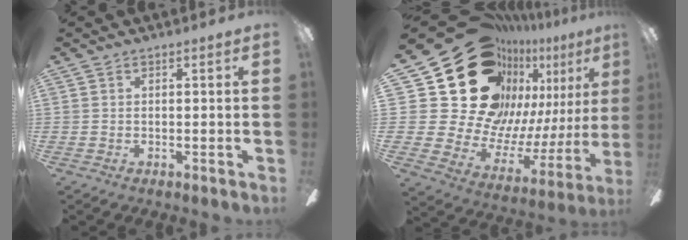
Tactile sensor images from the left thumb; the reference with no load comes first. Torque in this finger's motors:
{"motor_torque": [1.86, 3.15, 1.38, -1.39, 0.05]}